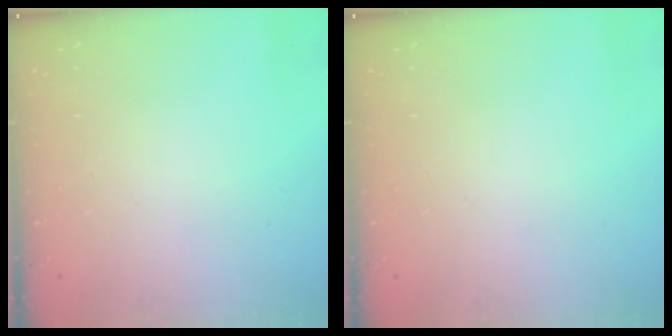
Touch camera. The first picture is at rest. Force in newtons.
{"total": 0.0}